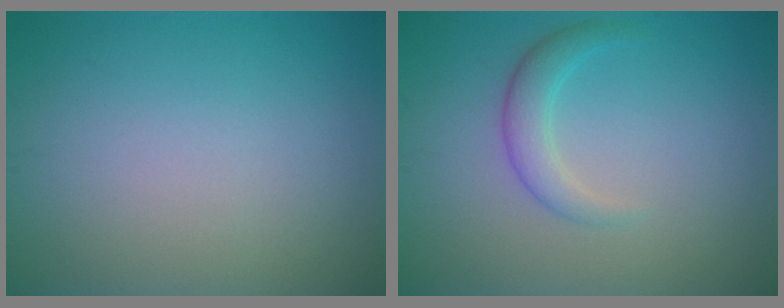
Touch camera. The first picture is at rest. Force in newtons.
{"total": 2.3, "press": 2.3, "slide": 0.1}